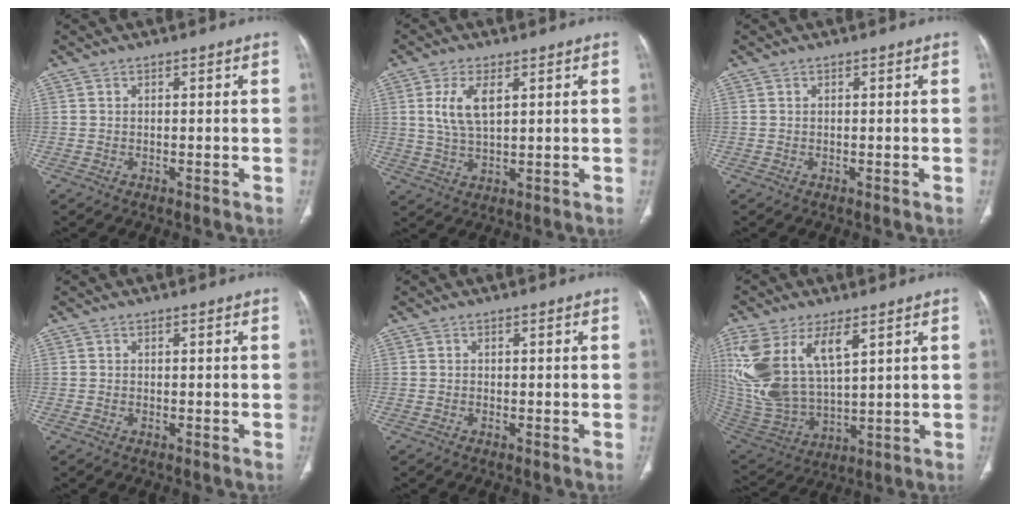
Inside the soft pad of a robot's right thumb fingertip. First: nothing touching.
{"total": 7.0, "force": [2.2, 3.1, 5.8], "torque": [-0.122, -0.007, 0.048]}
{"total": 0.0}
{"total": 0.0}
{"total": 0.0}
{"total": 19.4, "force": [7.7, 9.7, 14.9], "torque": [-0.310, -0.023, 0.165]}